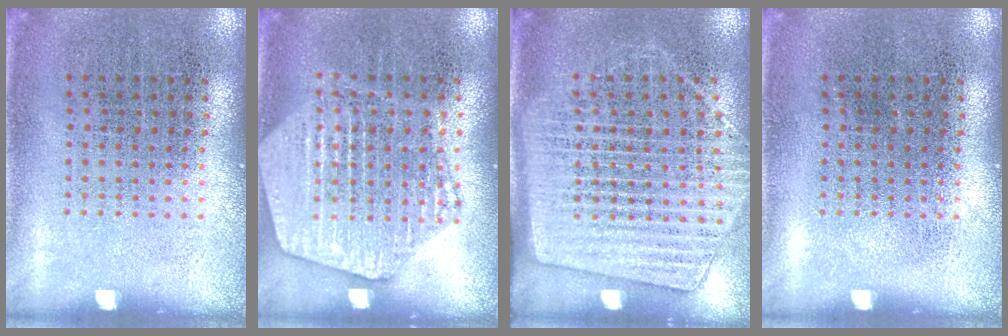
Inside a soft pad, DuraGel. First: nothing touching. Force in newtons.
{"total": 1.8, "press": 1.8, "slide": 0.2}
{"total": 1.7, "press": 1.4, "slide": 1.0}
{"total": 0.0}